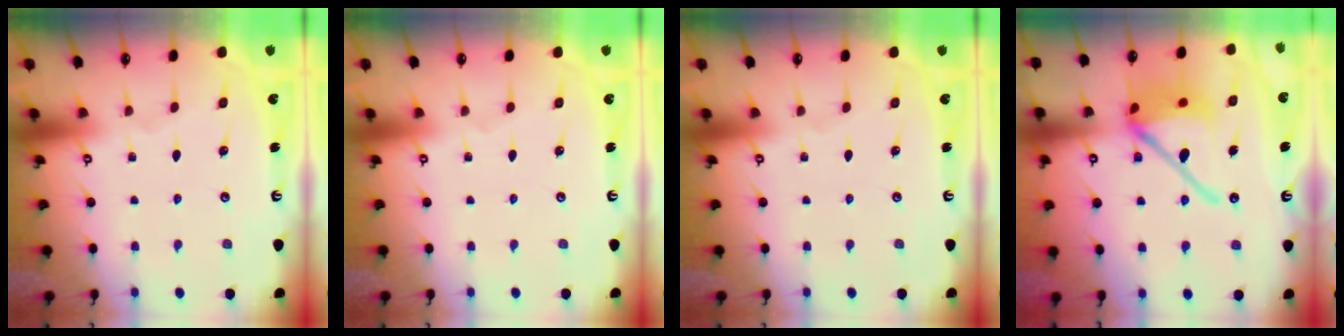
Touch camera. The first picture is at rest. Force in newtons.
{"total": 0.0}
{"total": 0.0}
{"total": 15.9, "press": 15.7, "slide": 2.5}